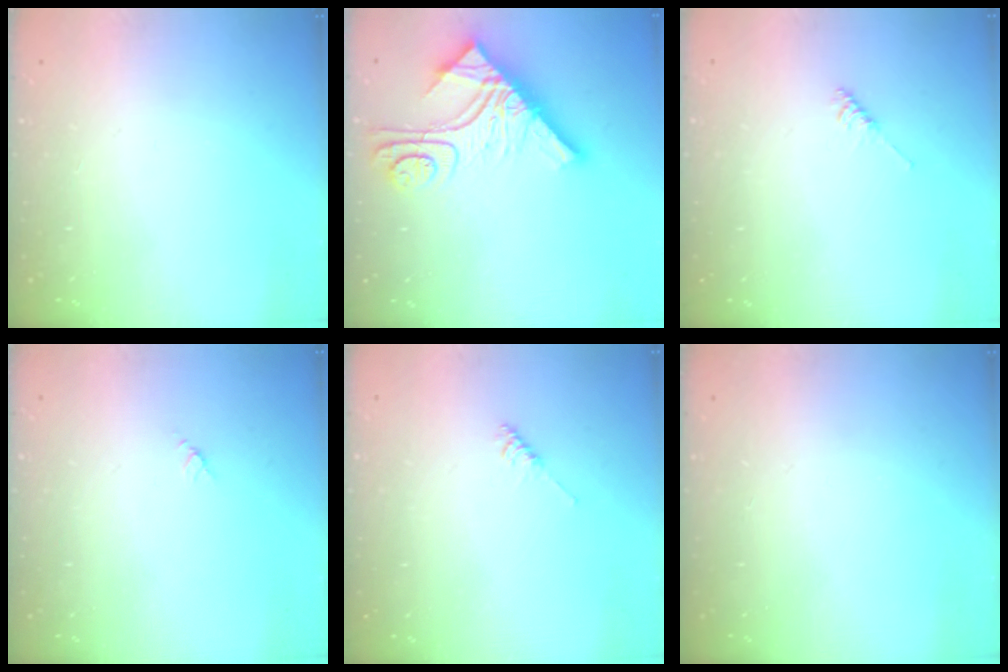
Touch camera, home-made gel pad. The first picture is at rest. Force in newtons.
{"total": 13.7, "press": 13.6, "slide": 1.2}
{"total": 2.2, "press": 2.2, "slide": 0.5}
{"total": 2.9, "press": 2.9, "slide": 0.3}
{"total": 2.2, "press": 2.2, "slide": 0.5}
{"total": 0.0}